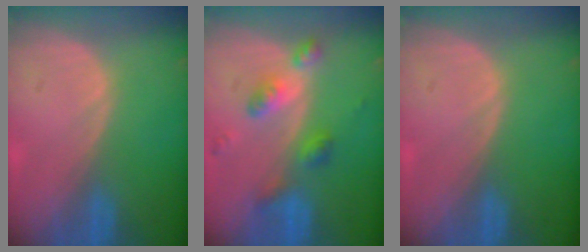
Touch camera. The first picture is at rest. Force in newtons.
{"total": 6.1, "press": 5.4, "slide": 2.9}
{"total": 0.0}